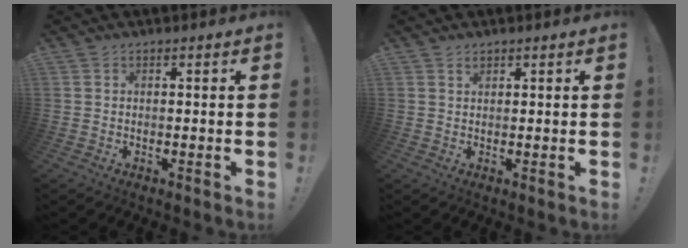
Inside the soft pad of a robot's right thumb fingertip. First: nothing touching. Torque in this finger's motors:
{"motor_torque": [-0.04, 0.25, 0.42, -0.11, -0.01]}